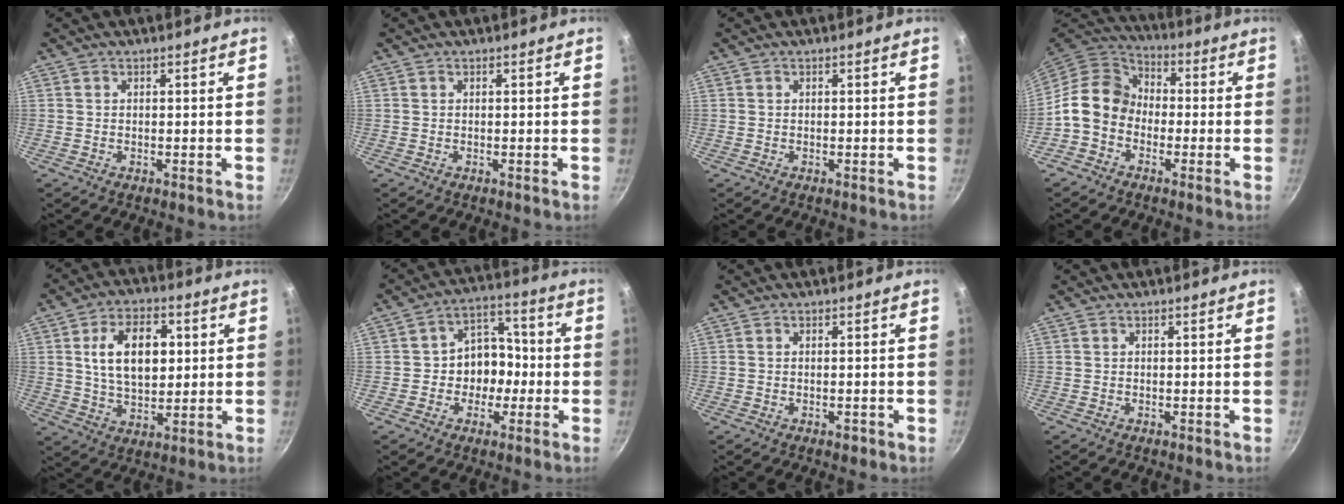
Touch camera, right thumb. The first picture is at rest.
{"total": 0.0}
{"total": 0.0}
{"total": 11.1, "force": [-2.1, 9.0, 6.1], "torque": [-0.078, 0.039, -0.063]}
{"total": 13.4, "force": [2.7, 8.3, 10.2], "torque": [-0.145, -0.004, 0.044]}
{"total": 9.8, "force": [-1.4, 8.1, 5.3], "torque": [-0.021, 0.035, -0.032]}
{"total": 1.1, "force": [-0.5, 0.6, 0.8], "torque": [-0.011, 0.003, -0.005]}
{"total": 0.0}